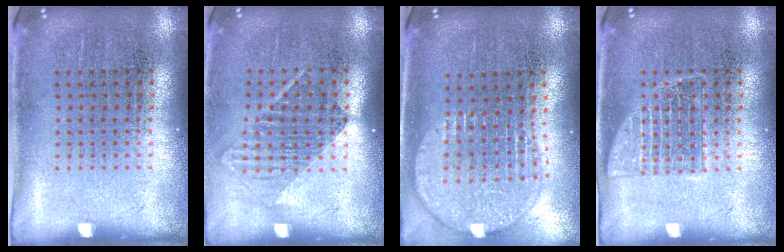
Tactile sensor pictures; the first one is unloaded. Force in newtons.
{"total": 1.3, "press": 1.0, "slide": 0.8}
{"total": 1.9, "press": 1.6, "slide": 1.0}
{"total": 2.0, "press": 2.0, "slide": 0.4}